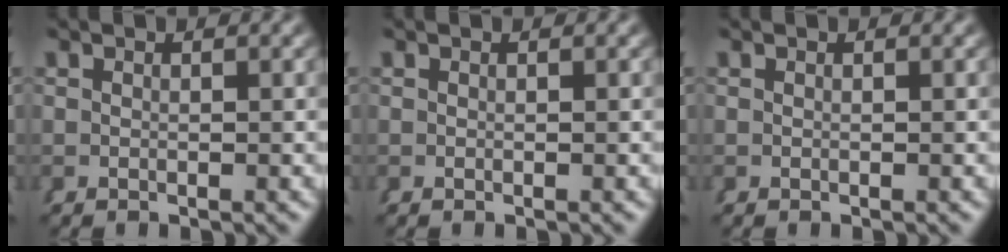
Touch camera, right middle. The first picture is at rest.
{"total": 0.0}
{"total": 0.0}